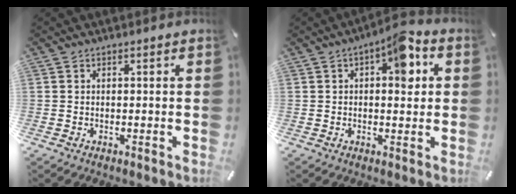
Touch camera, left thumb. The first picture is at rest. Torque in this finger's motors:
{"motor_torque": [0.22, 0.13, 0.50, 0.49, 0.10]}